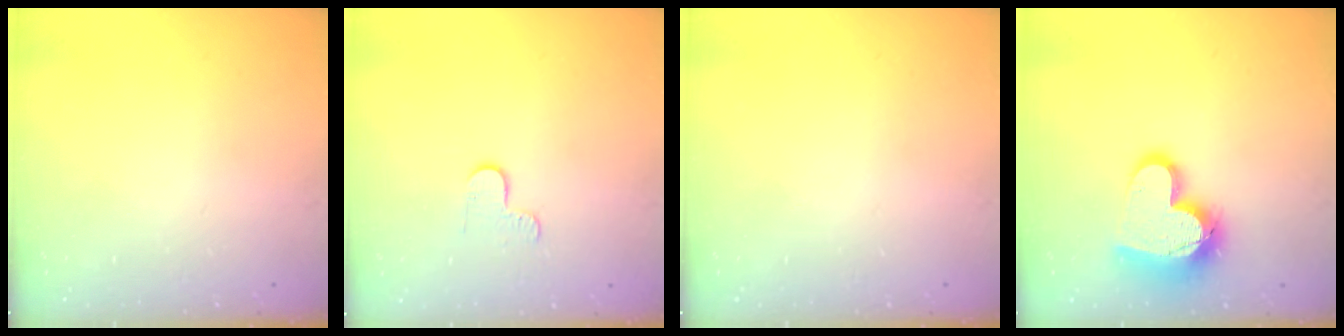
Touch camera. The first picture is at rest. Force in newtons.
{"total": 4.1, "press": 4.1, "slide": 0.5}
{"total": 0.0}
{"total": 15.9, "press": 15.9, "slide": 1.3}